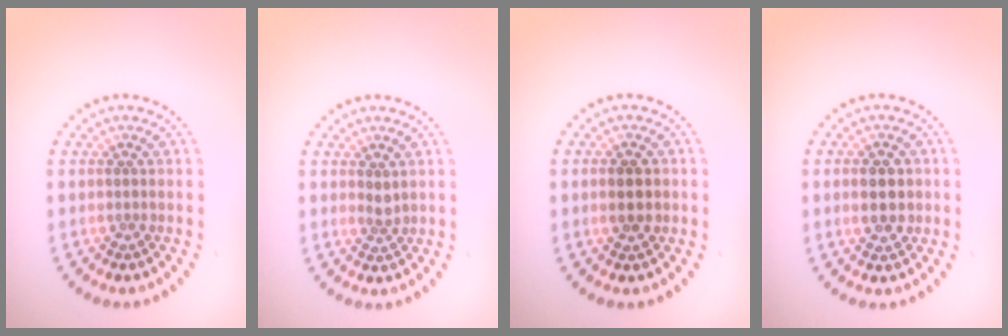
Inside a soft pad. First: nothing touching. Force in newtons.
{"total": 1.0, "press": 0.7, "slide": 0.7}
{"total": 2.7, "press": 2.7, "slide": 0.1}
{"total": 3.1, "press": 3.0, "slide": 0.2}